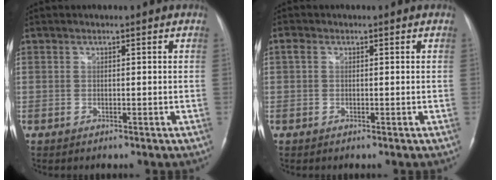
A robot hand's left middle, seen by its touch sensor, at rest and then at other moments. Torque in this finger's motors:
{"motor_torque": [0.19, -0.13, 0.14, 0.03]}